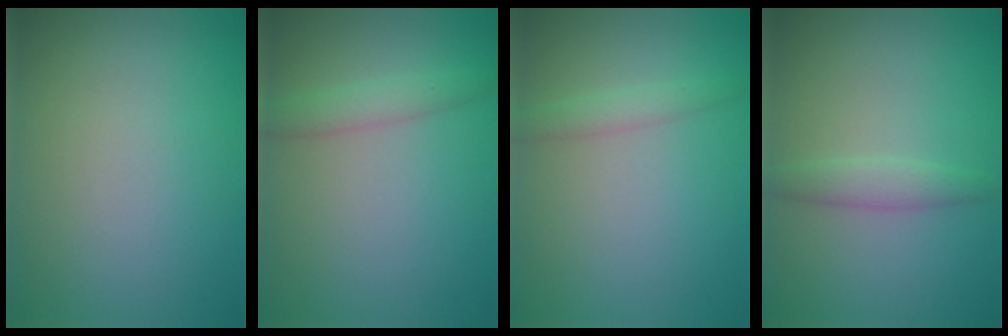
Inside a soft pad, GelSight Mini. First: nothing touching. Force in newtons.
{"total": 1.8, "press": 1.8, "slide": 0.1}
{"total": 1.4, "press": 1.4, "slide": 0.0}
{"total": 1.7, "press": 1.7, "slide": 0.1}